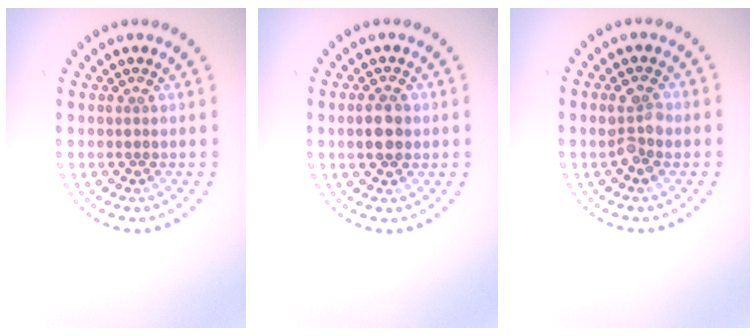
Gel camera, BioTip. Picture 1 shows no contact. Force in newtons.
{"total": 3.0, "press": 3.0, "slide": 0.1}
{"total": 2.4, "press": 2.4, "slide": 0.1}